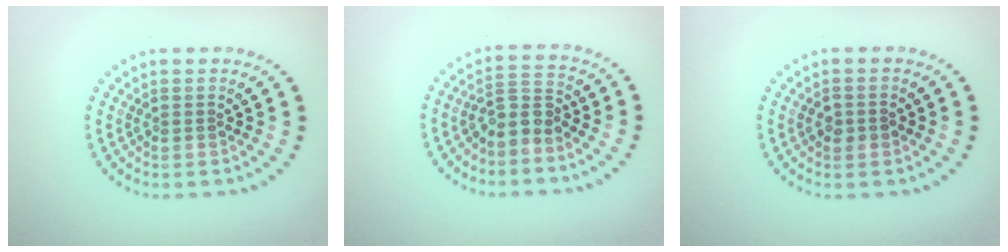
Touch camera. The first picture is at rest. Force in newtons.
{"total": 2.5, "press": 2.0, "slide": 1.6}
{"total": 1.4, "press": 1.4, "slide": 0.3}